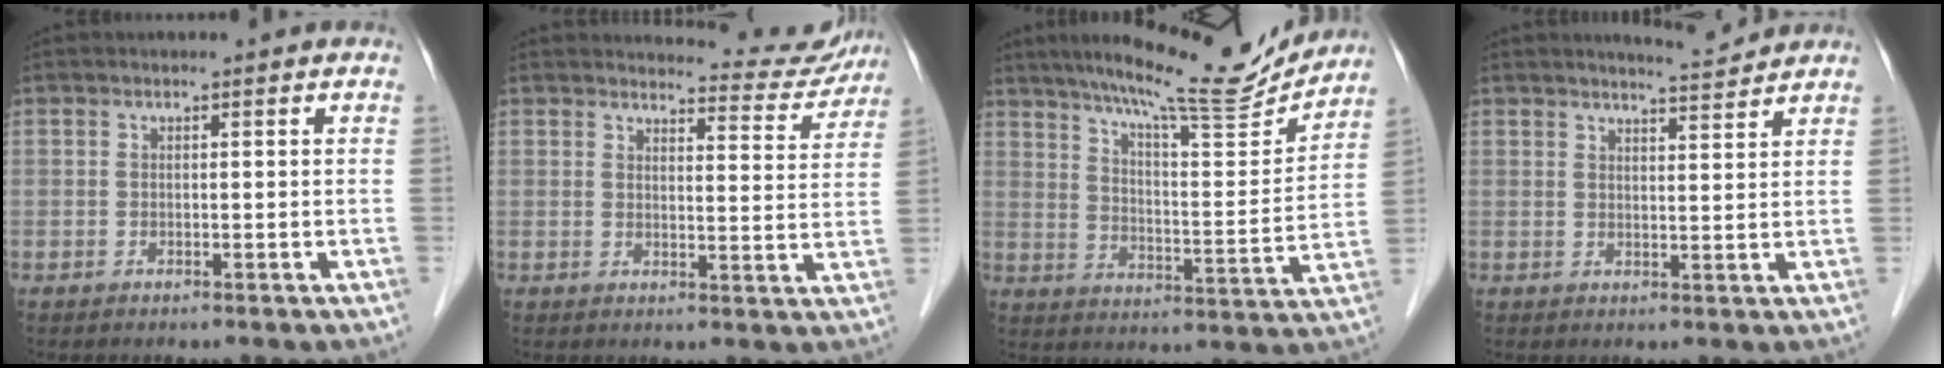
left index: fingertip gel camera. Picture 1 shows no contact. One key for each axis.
{"total": 8.6, "fx": 8.5, "fy": 1.3, "fz": 0.1, "tx": 0.011, "ty": -0.031, "tz": 0.089}
{"total": 18.1, "fx": 16.2, "fy": 1.5, "fz": 8.1, "tx": -0.131, "ty": -0.021, "tz": 0.233}
{"total": 4.0, "fx": 3.9, "fy": -0.2, "fz": 0.6, "tx": -0.016, "ty": -0.009, "tz": 0.057}